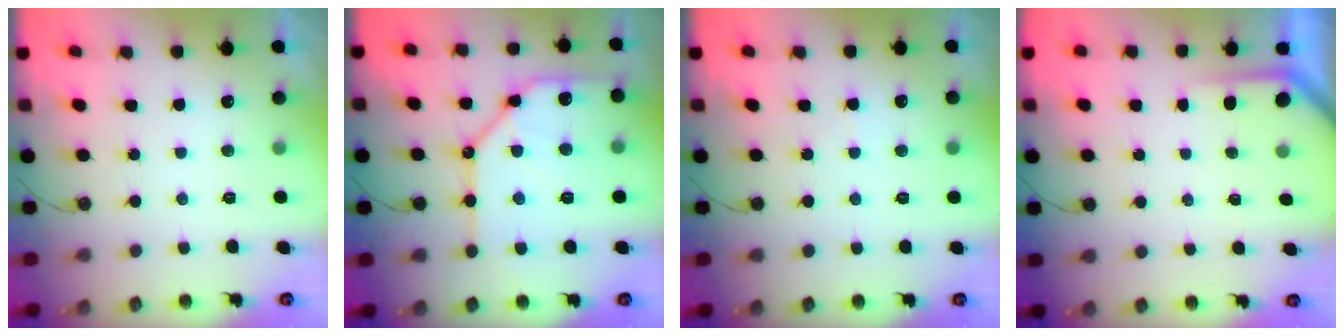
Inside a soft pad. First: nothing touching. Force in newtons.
{"total": 16.5, "press": 16.4, "slide": 2.1}
{"total": 3.2, "press": 3.2, "slide": 0.5}
{"total": 2.4, "press": 2.4, "slide": 0.2}